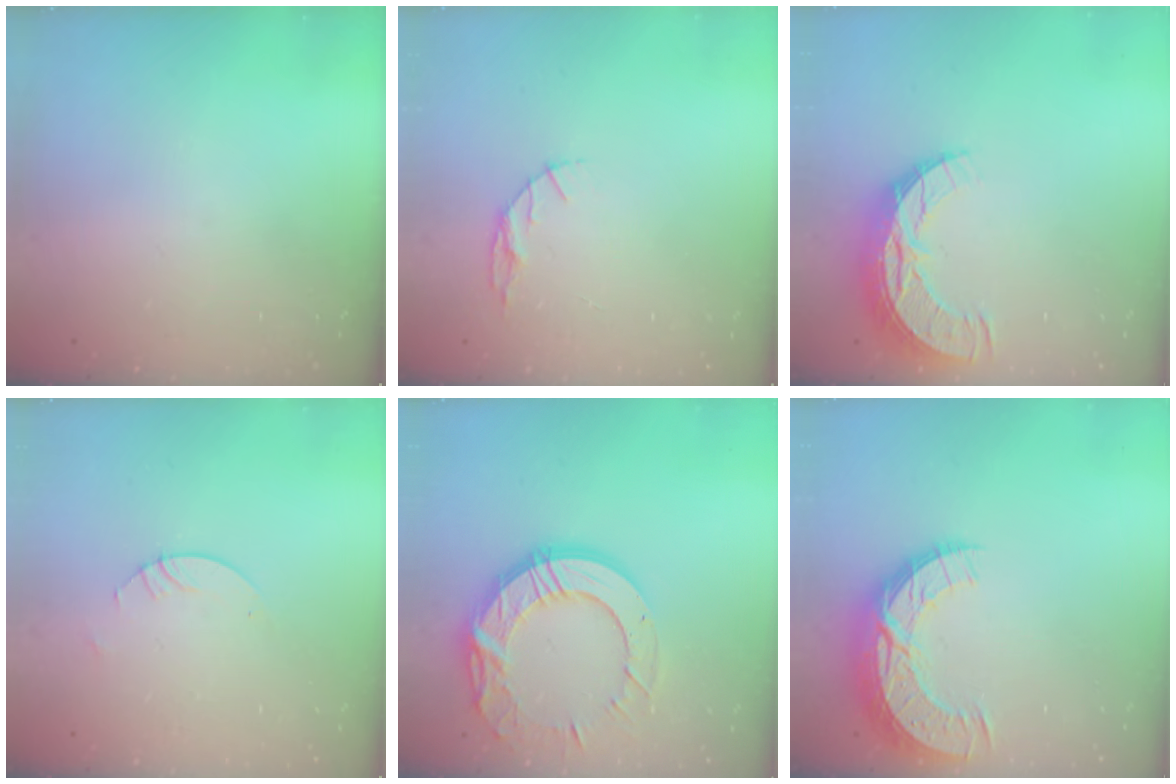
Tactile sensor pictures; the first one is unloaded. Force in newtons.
{"total": 4.4, "press": 4.4, "slide": 0.5}
{"total": 10.3, "press": 10.3, "slide": 0.9}
{"total": 3.0, "press": 2.9, "slide": 0.3}
{"total": 18.4, "press": 18.3, "slide": 1.1}
{"total": 12.6, "press": 12.6, "slide": 0.8}